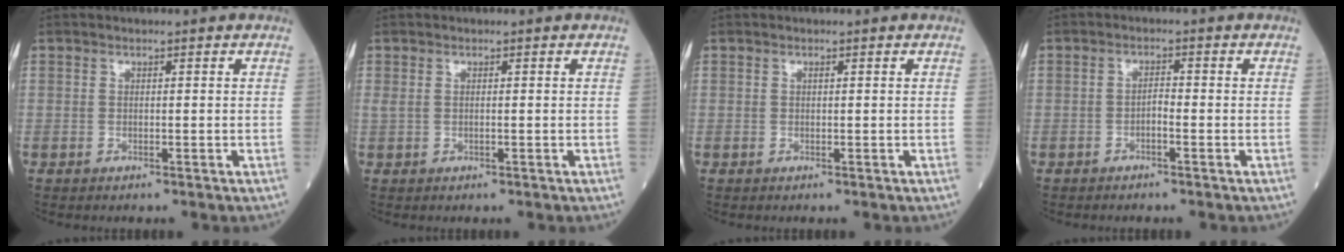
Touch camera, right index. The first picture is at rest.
{"total": 0.9, "force": [0.4, 0.3, 0.8], "torque": [-0.033, 0.013, 0.018]}
{"total": 0.0}
{"total": 1.4, "force": [-0.6, 0.3, 1.2], "torque": [-0.020, 0.005, -0.010]}